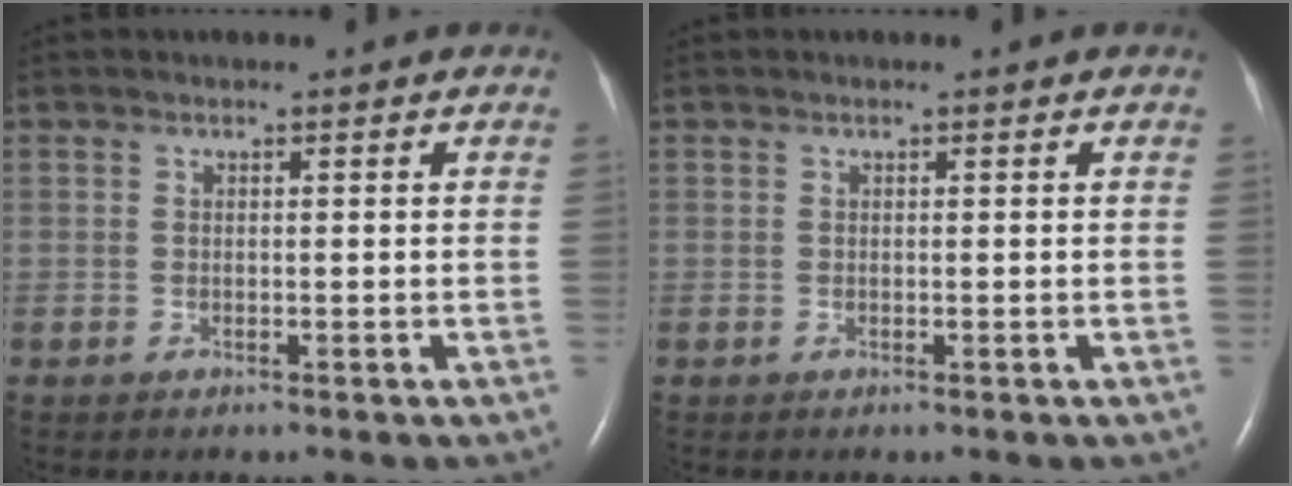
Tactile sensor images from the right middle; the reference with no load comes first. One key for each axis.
{"total": 0.0}